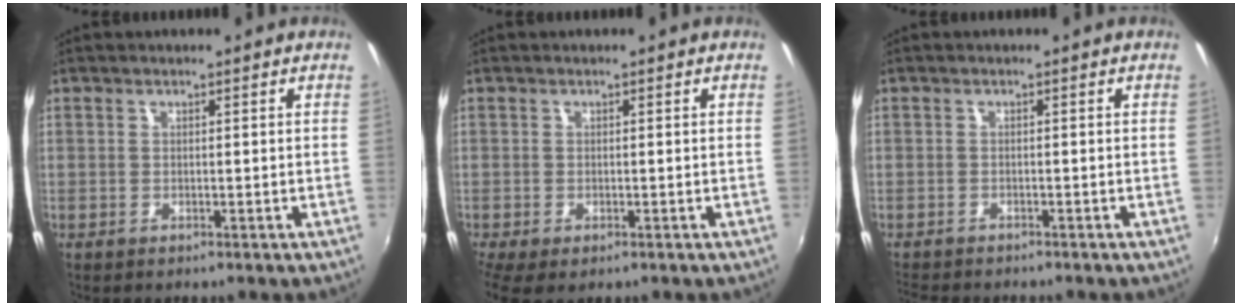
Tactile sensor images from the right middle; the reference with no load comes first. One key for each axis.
{"total": 4.2, "fx": -2.3, "fy": 2.0, "fz": 3.0, "tx": -0.061, "ty": -0.023, "tz": -0.033}
{"total": 4.6, "fx": -4.3, "fy": 1.0, "fz": 1.3, "tx": -0.041, "ty": -0.021, "tz": -0.073}